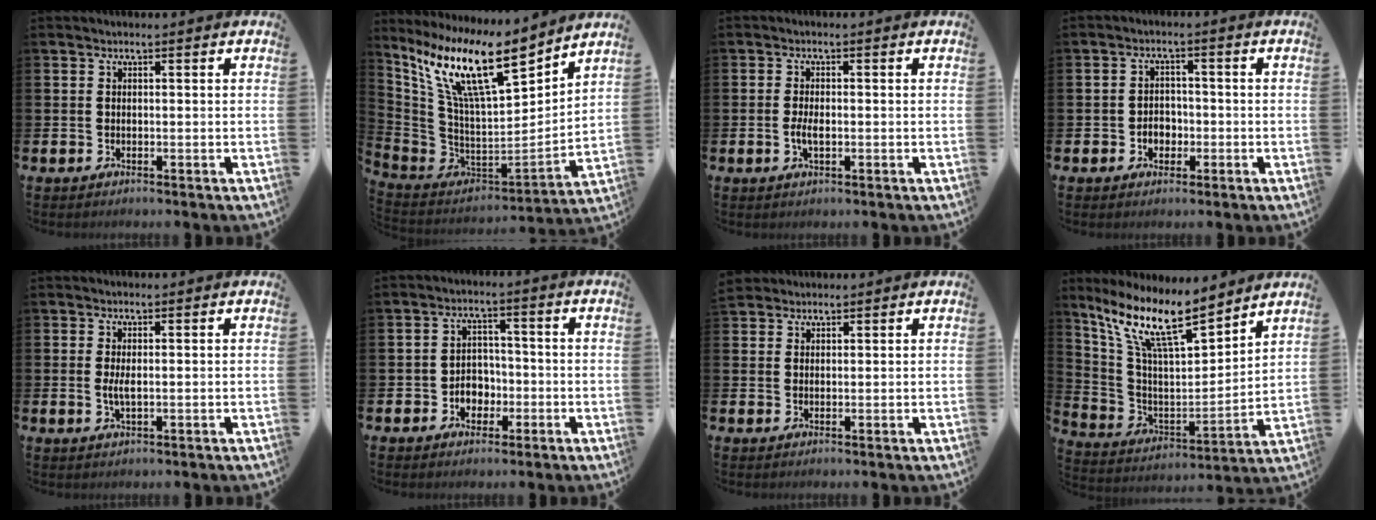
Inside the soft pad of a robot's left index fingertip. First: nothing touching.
{"total": 13.6, "force": [9.2, 3.4, 9.4], "torque": [-0.218, -0.056, 0.161]}
{"total": 2.5, "force": [-0.4, 1.1, 2.2], "torque": [-0.037, -0.001, -0.008]}
{"total": 2.8, "force": [-0.9, 2.2, 1.3], "torque": [-0.017, -0.001, -0.024]}
{"total": 1.9, "force": [0.2, 0.6, 1.8], "torque": [-0.030, -0.001, 0.001]}
{"total": 3.7, "force": [-1.5, 3.0, 1.5], "torque": [-0.023, 0.002, -0.036]}
{"total": 2.6, "force": [2.5, 0.8, -0.3], "torque": [0.011, -0.008, 0.046]}
{"total": 12.9, "force": [10.4, 2.7, 7.2], "torque": [-0.170, -0.061, 0.180]}